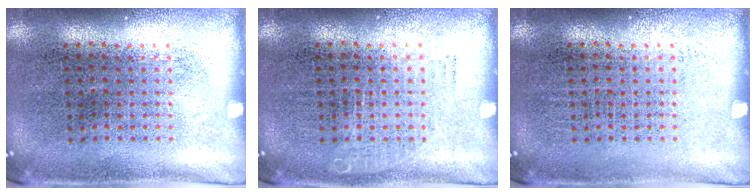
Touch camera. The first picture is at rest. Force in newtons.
{"total": 0.7, "press": 0.7, "slide": 0.2}
{"total": 0.0}